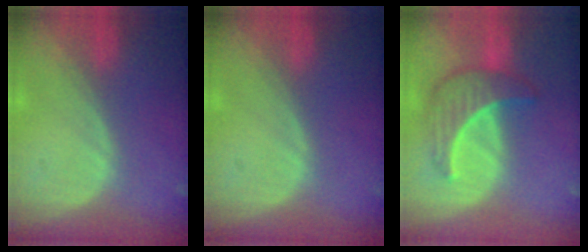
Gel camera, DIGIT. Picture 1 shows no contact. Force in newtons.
{"total": 0.0}
{"total": 6.5, "press": 6.4, "slide": 1.0}